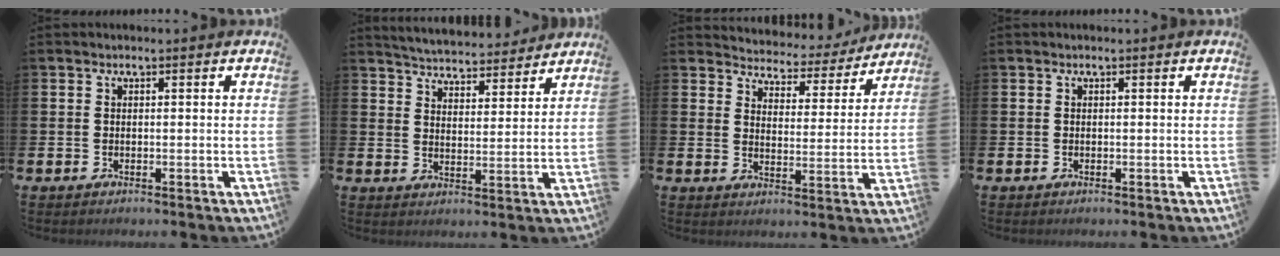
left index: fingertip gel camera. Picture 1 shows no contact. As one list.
[{"total": 4.6, "force": [4.6, 0.6, -0.1], "torque": [-0.015, -0.038, 0.079]}, {"total": 3.6, "force": [3.4, 1.2, 0.0], "torque": [-0.020, -0.039, 0.051]}, {"total": 0.0}]